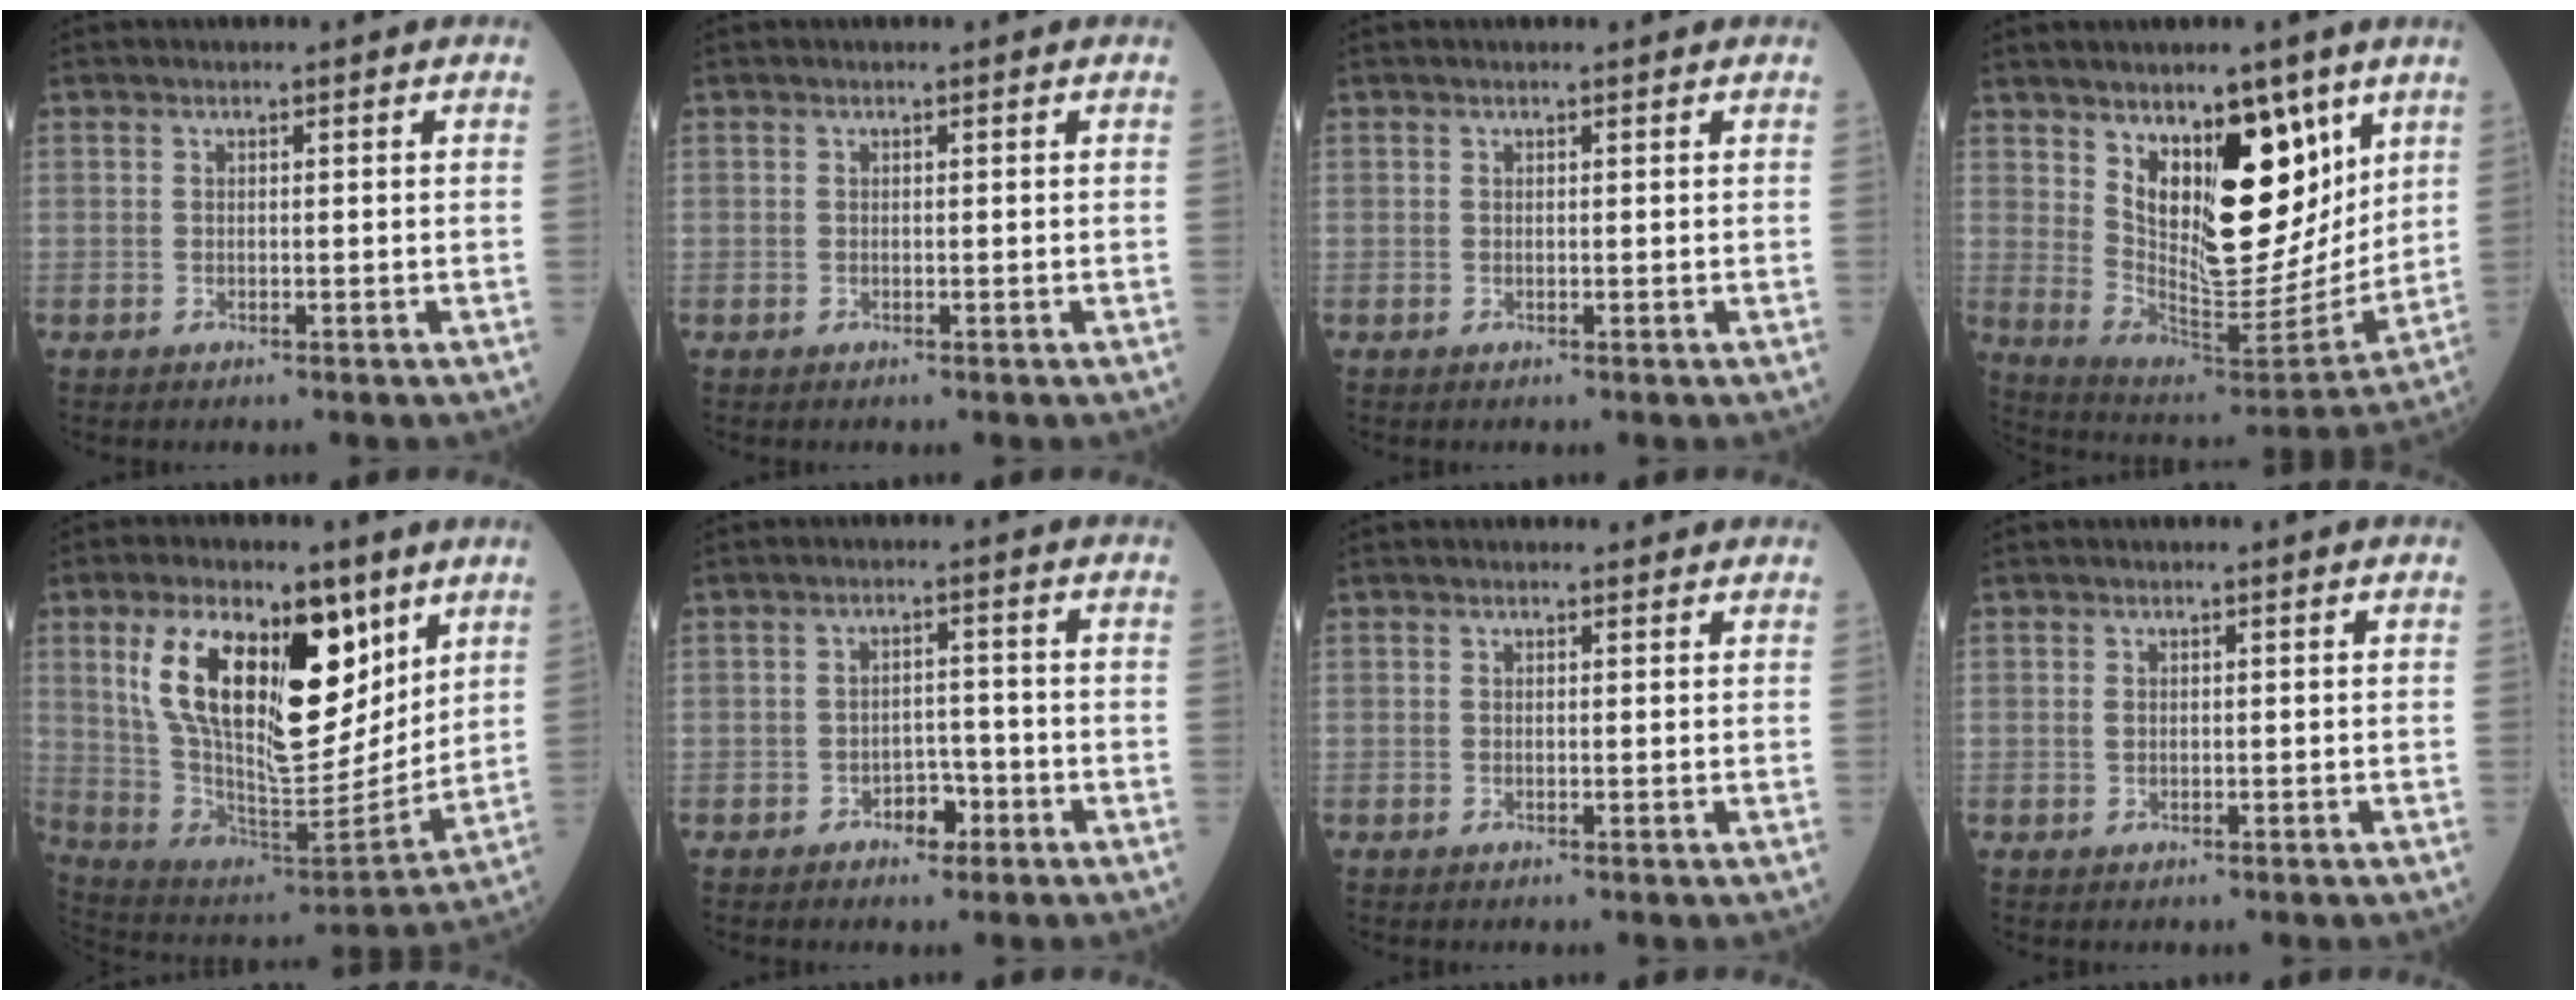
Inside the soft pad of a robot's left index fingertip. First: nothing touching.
{"total": 0.0}
{"total": 0.0}
{"total": 17.0, "force": [8.0, 6.8, 13.4], "torque": [-0.200, -0.009, 0.153]}
{"total": 22.0, "force": [9.3, 8.7, 18.0], "torque": [-0.326, 0.009, 0.170]}
{"total": 3.2, "force": [-1.9, 1.8, 1.9], "torque": [-0.024, 0.006, -0.028]}
{"total": 0.9, "force": [0.7, 0.5, 0.0], "torque": [-0.007, 0.000, 0.003]}
{"total": 0.8, "force": [0.1, 0.7, 0.4], "torque": [-0.009, 0.001, 0.003]}